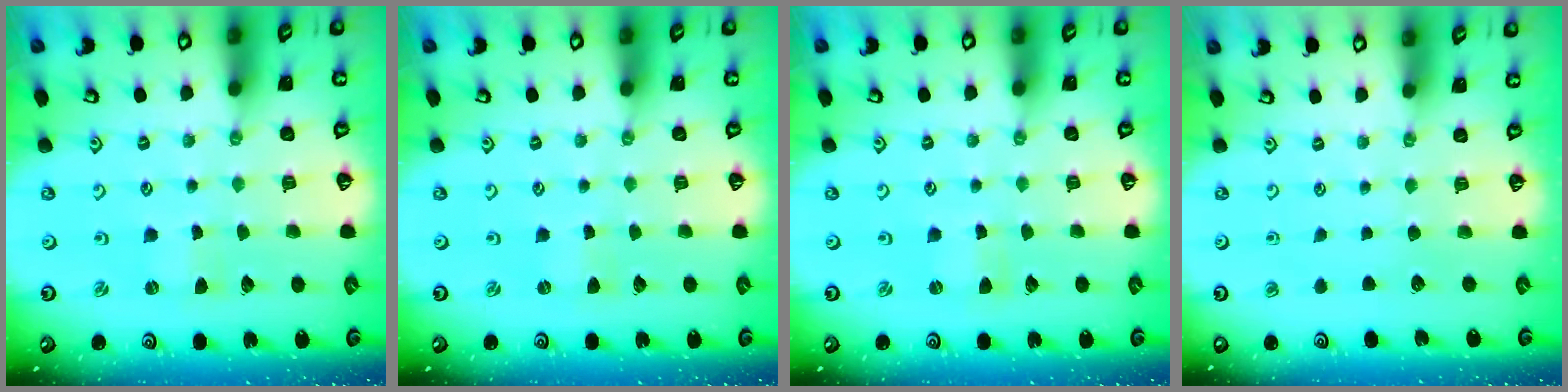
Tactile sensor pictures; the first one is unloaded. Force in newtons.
{"total": 0.0}
{"total": 0.0}
{"total": 0.0}